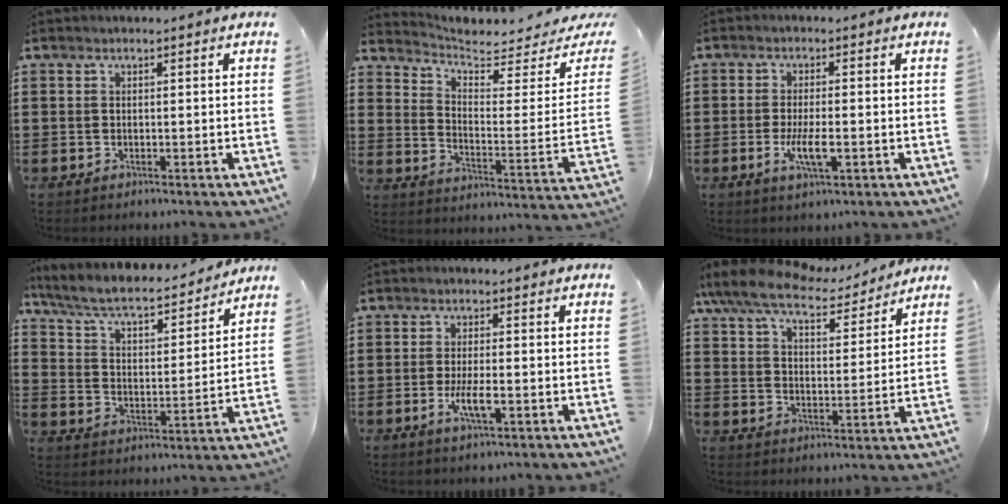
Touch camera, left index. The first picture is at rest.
{"total": 4.7, "force": [4.2, 1.2, 1.7], "torque": [-0.053, -0.038, 0.067]}
{"total": 5.1, "force": [-1.4, 1.3, 4.7], "torque": [-0.090, -0.004, -0.026]}
{"total": 6.4, "force": [5.5, 1.0, 3.1], "torque": [-0.083, -0.035, 0.088]}
{"total": 4.5, "force": [-1.5, 1.1, 4.1], "torque": [-0.081, -0.004, -0.028]}
{"total": 8.9, "force": [7.8, 1.9, 3.8], "torque": [-0.107, -0.037, 0.138]}